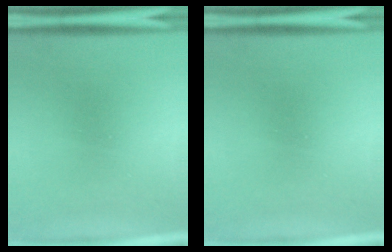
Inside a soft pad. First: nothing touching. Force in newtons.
{"total": 0.0}